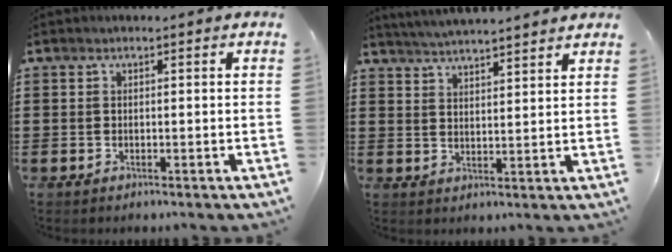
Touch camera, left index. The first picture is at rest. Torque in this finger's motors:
{"motor_torque": [2.14, 0.00, 0.52, 0.12]}